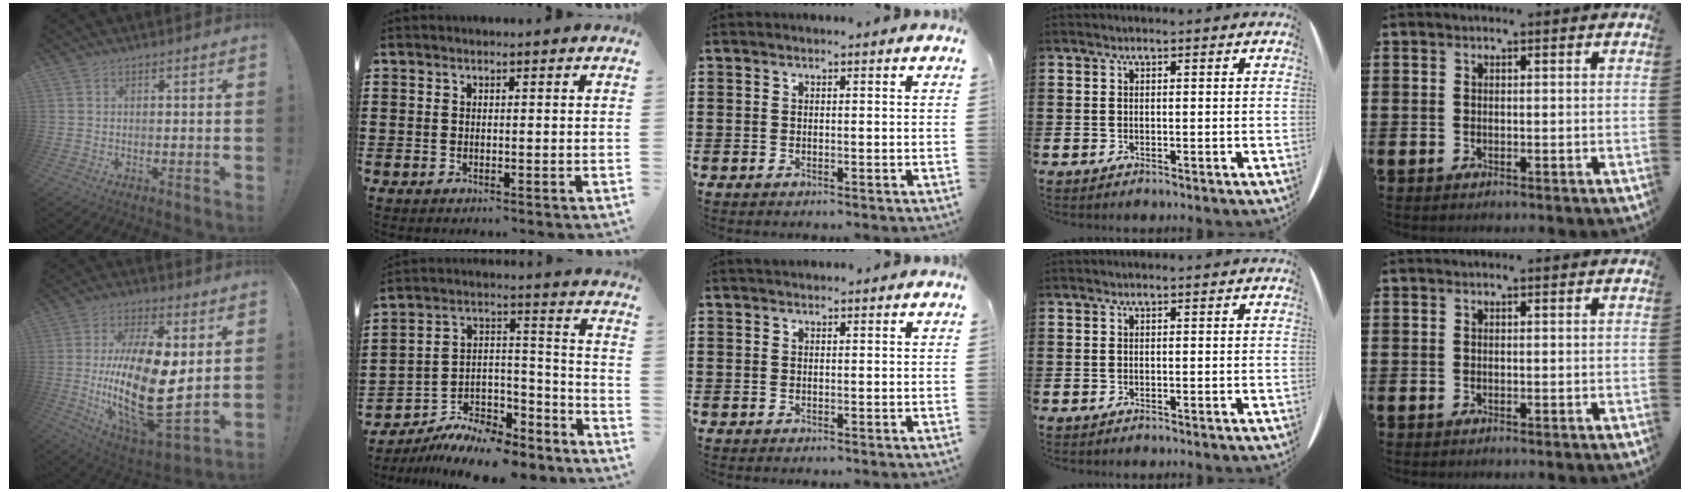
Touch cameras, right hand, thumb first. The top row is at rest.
{"thumb": {"total": 24.2, "force": [0.8, 10.9, 21.6], "torque": [-0.407, -0.034, 0.021]}, "index": {"total": 9.7, "force": [-8.7, 2.9, 3.1], "torque": [-0.045, 0.032, -0.164]}, "middle": {"total": 0.6, "force": [0.5, 0.2, 0.0], "torque": [-0.001, -0.001, 0.012]}}